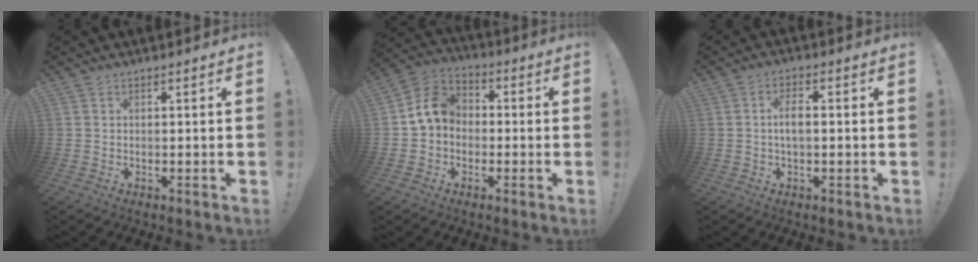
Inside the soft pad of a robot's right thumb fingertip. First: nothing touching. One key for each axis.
{"total": 10.0, "fx": 0.9, "fy": 8.2, "fz": 5.6, "tx": -0.094, "ty": 0.020, "tz": 0.023}
{"total": 4.8, "fx": -0.1, "fy": 2.1, "fz": 4.3, "tx": -0.083, "ty": 0.007, "tz": -0.004}